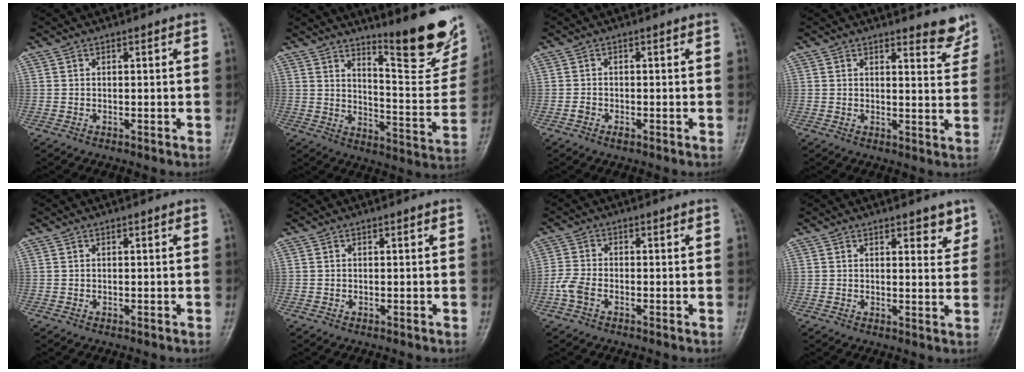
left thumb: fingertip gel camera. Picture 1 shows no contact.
{"total": 18.2, "force": [13.1, 4.0, 12.1], "torque": [-0.122, -0.109, 0.188]}
{"total": 1.2, "force": [-0.8, 0.6, 0.6], "torque": [-0.011, 0.008, -0.012]}
{"total": 4.4, "force": [3.9, 1.2, 1.6], "torque": [-0.004, -0.035, 0.040]}
{"total": 0.0}
{"total": 0.0}
{"total": 3.6, "force": [-1.8, 2.1, 2.4], "torque": [-0.058, 0.008, -0.040]}
{"total": 4.1, "force": [2.8, 1.6, 2.4], "torque": [-0.011, -0.018, 0.035]}